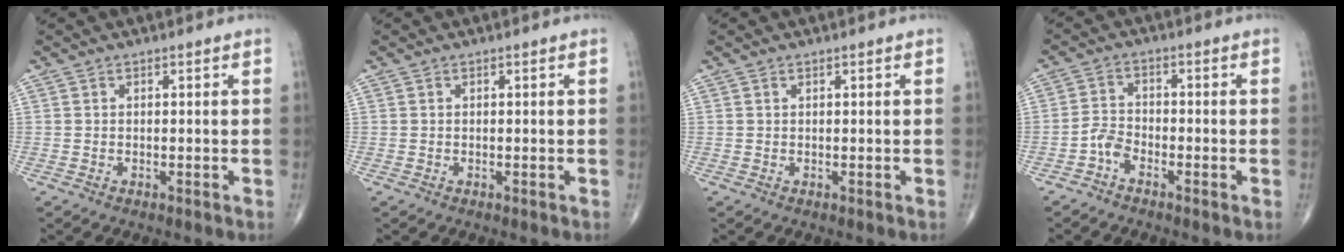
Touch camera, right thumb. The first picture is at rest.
{"total": 0.0}
{"total": 0.0}
{"total": 3.0, "force": [-2.2, 1.4, 1.6], "torque": [-0.021, 0.012, -0.050]}